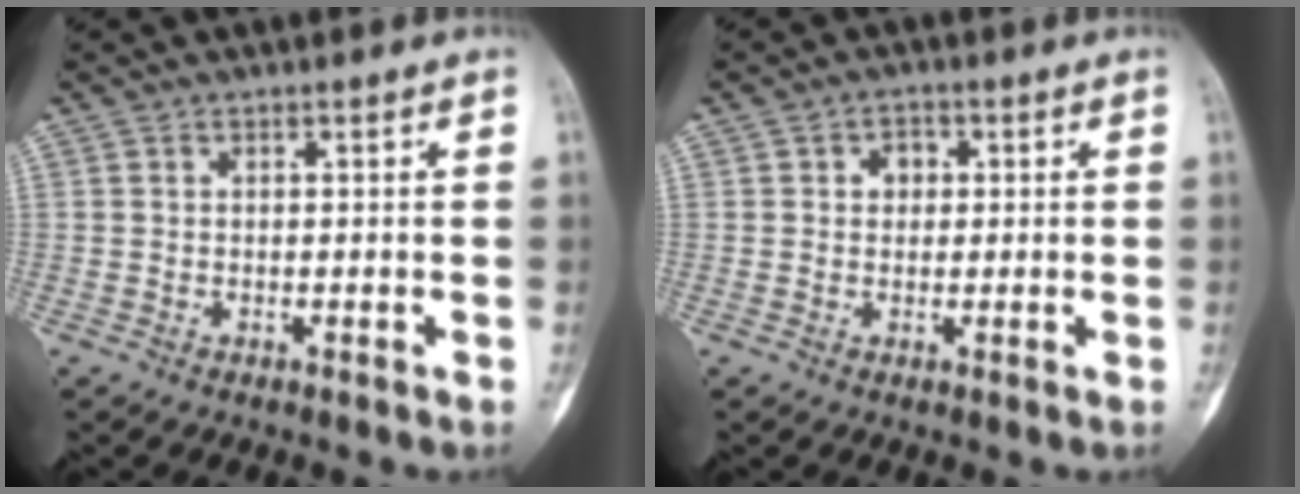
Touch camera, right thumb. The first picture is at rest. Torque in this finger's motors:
{"motor_torque": [0.25, -0.01, 0.23, 0.05, -0.02]}